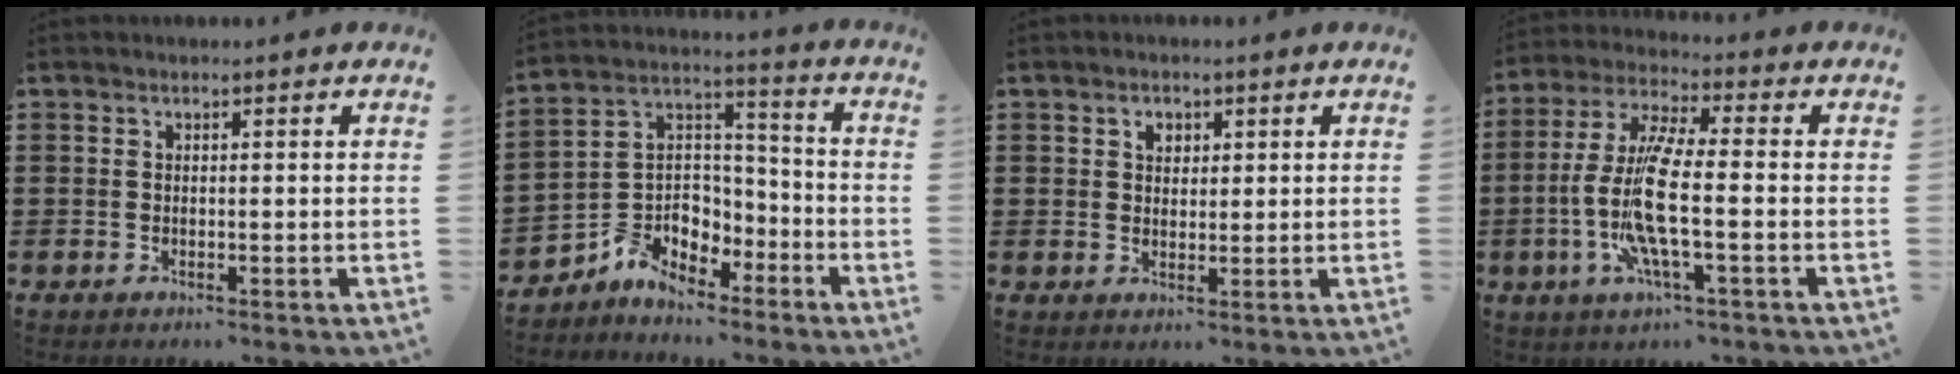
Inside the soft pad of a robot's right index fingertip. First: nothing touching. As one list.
[{"total": 6.2, "force": [-4.8, 3.9, 0.8], "torque": [-0.035, 0.003, -0.099]}, {"total": 2.1, "force": [0.9, 1.7, 0.9], "torque": [-0.024, 0.009, 0.016]}, {"total": 10.5, "force": [-2.1, 1.8, 10.1], "torque": [-0.220, -0.021, -0.042]}]